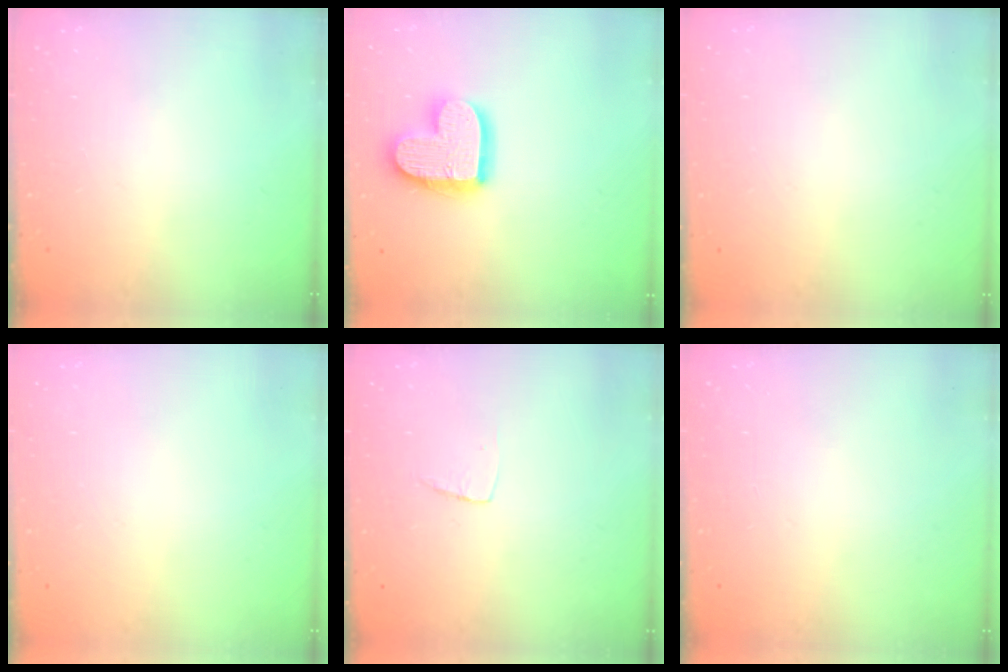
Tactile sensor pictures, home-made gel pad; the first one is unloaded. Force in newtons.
{"total": 16.1, "press": 16.1, "slide": 1.3}
{"total": 0.0}
{"total": 0.0}
{"total": 3.8, "press": 3.7, "slide": 0.3}
{"total": 0.0}